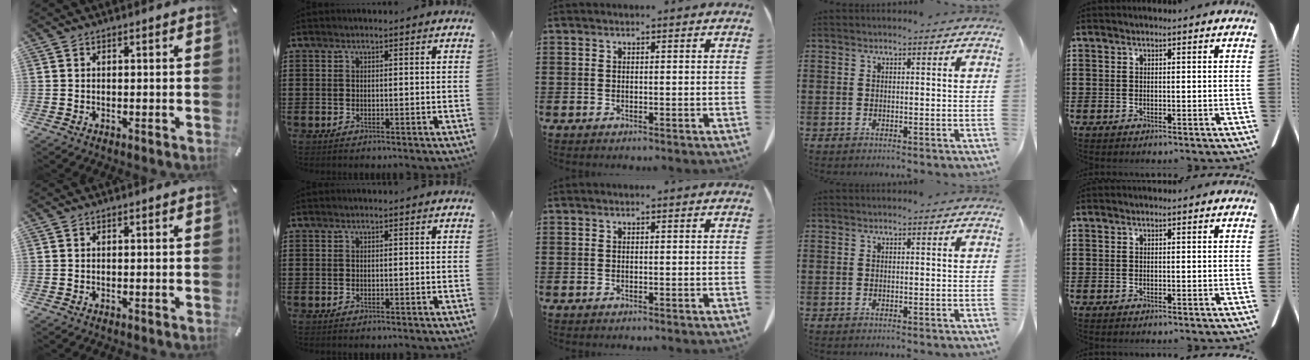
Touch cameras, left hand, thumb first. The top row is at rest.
{}